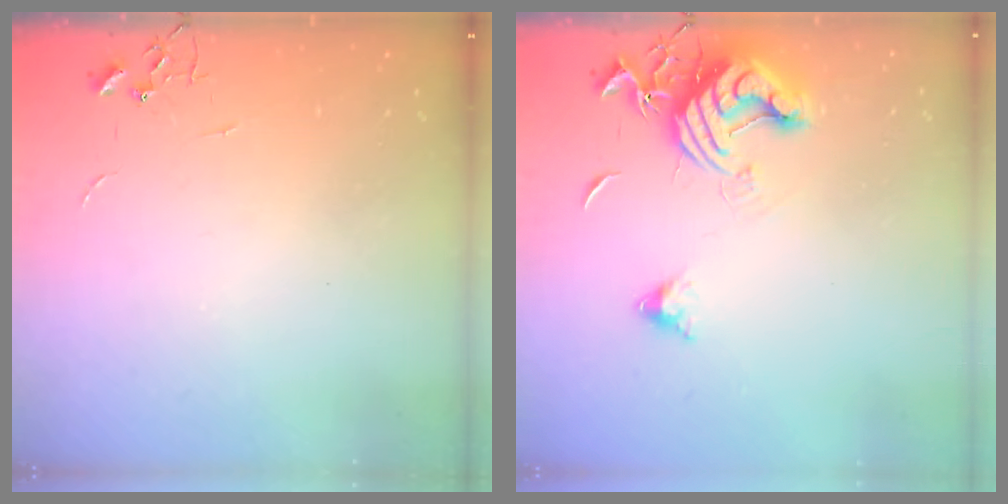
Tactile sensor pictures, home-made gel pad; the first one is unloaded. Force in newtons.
{"total": 12.9, "press": 12.8, "slide": 1.7}